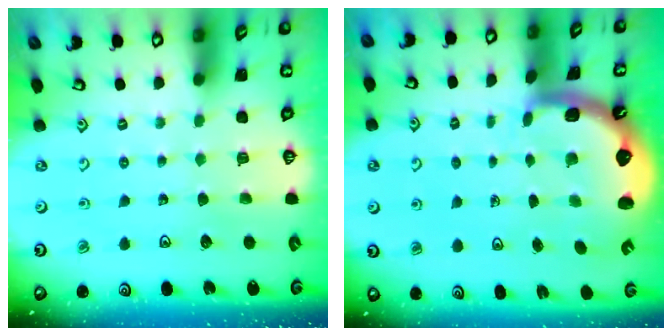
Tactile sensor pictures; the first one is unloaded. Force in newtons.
{"total": 3.4, "press": 2.5, "slide": 2.3}